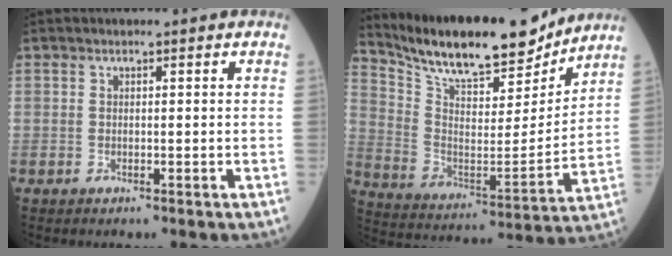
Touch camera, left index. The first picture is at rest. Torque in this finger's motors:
{"motor_torque": [0.09, -0.71, 0.29, 0.04]}